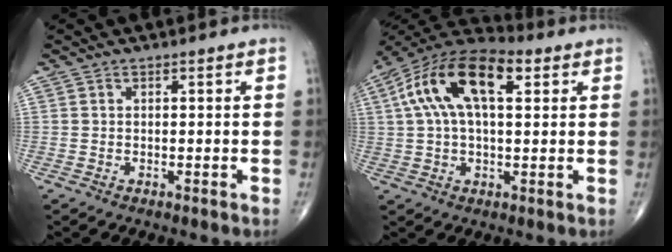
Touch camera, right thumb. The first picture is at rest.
{"total": 16.7, "force": [5.0, 8.1, 13.8], "torque": [-0.257, 0.034, 0.080]}